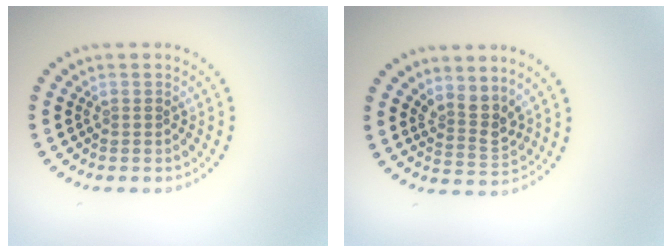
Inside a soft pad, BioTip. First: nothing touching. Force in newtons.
{"total": 2.7, "press": 2.0, "slide": 1.8}